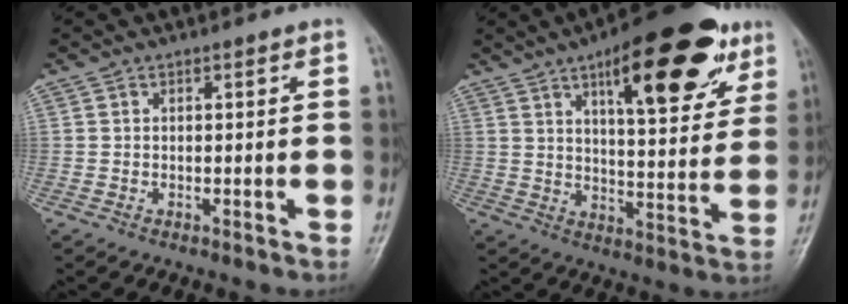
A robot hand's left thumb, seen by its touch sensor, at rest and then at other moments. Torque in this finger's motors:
{"motor_torque": [0.60, 0.56, 1.73, -1.05, 0.25]}